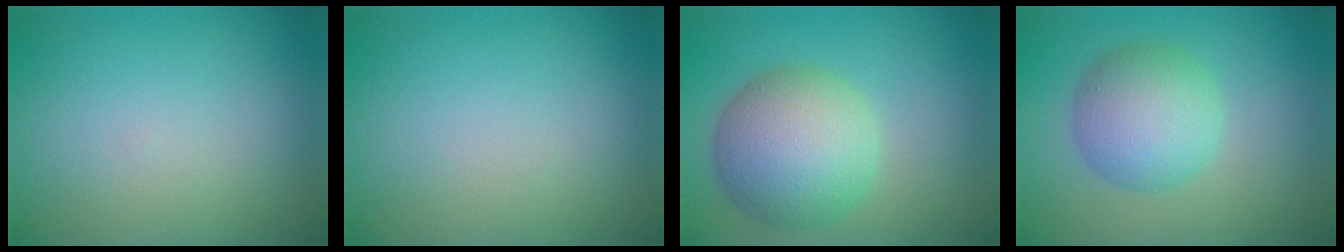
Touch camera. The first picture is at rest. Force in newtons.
{"total": 0.0}
{"total": 7.6, "press": 7.6, "slide": 0.1}
{"total": 5.4, "press": 5.4, "slide": 0.1}